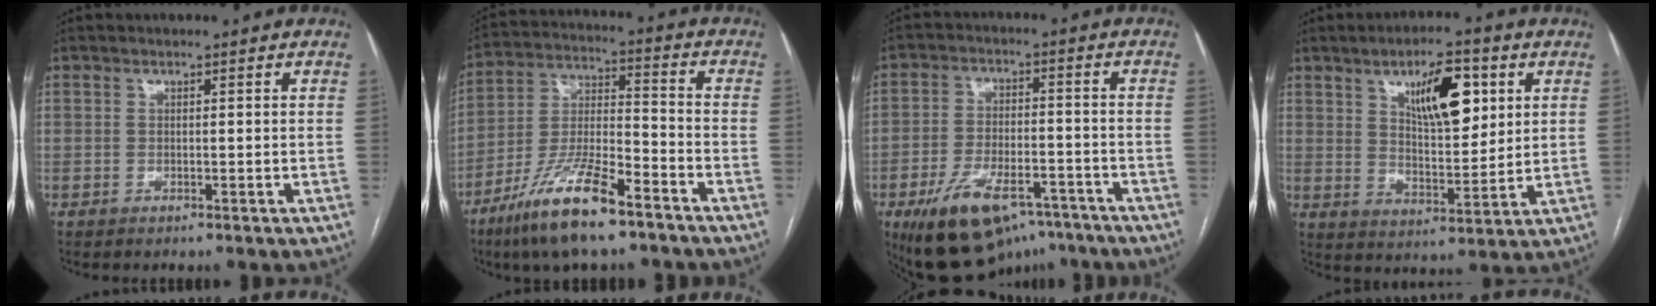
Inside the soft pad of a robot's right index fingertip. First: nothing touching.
{"total": 14.9, "force": [-10.0, 2.7, 10.8], "torque": [-0.218, -0.019, -0.183]}
{"total": 15.5, "force": [-10.1, 6.9, 9.5], "torque": [-0.169, 0.002, -0.156]}
{"total": 11.1, "force": [4.7, 4.0, 9.3], "torque": [-0.150, 0.006, 0.082]}